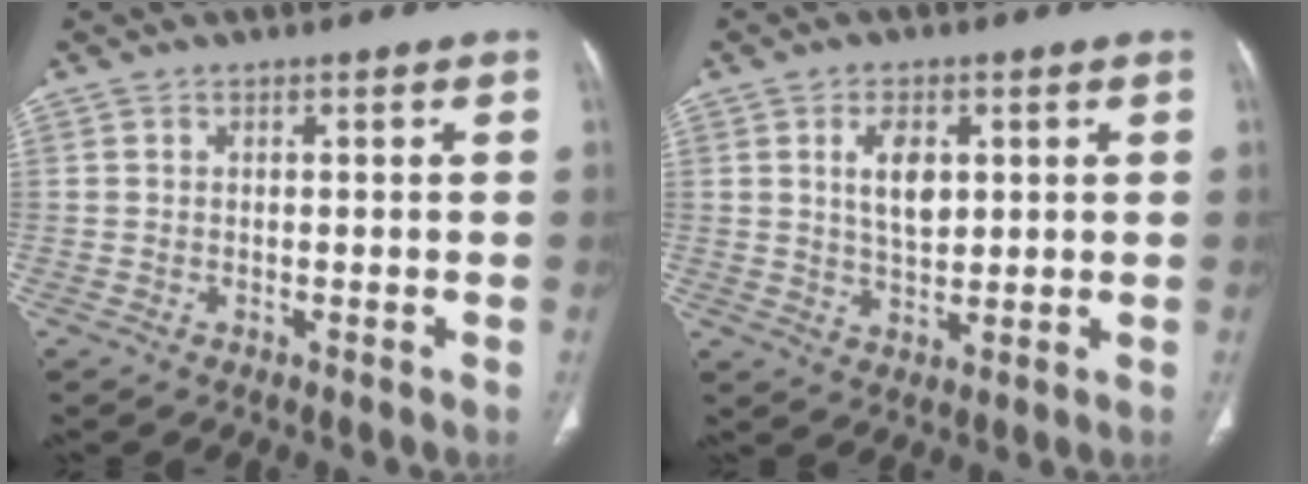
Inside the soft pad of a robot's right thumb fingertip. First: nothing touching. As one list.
[{"total": 5.3, "force": [1.6, 3.0, 4.1], "torque": [-0.059, -0.010, 0.030]}]